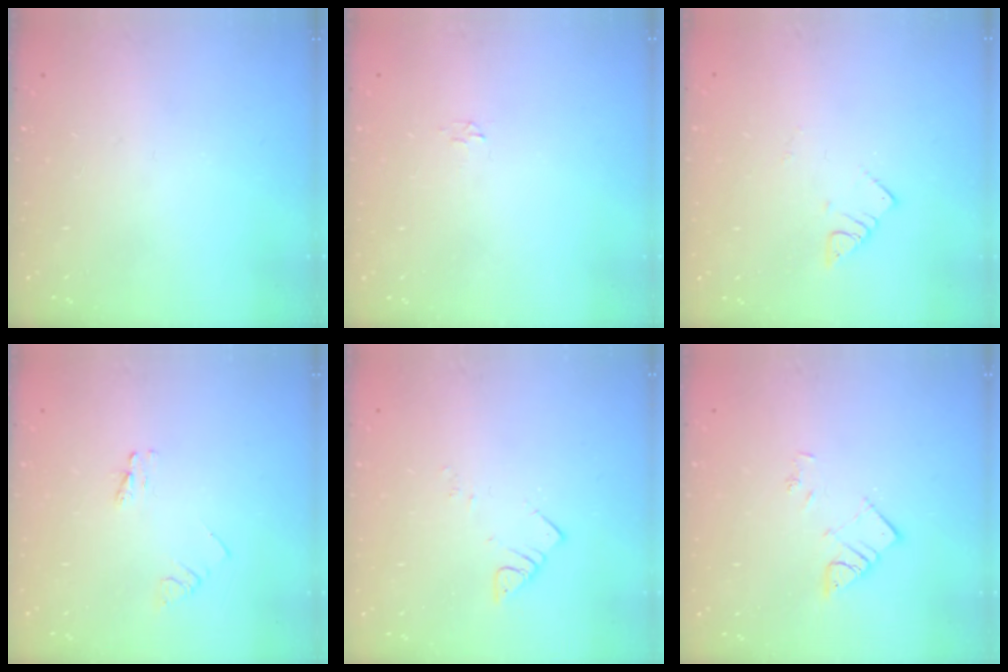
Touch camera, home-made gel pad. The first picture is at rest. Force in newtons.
{"total": 1.9, "press": 1.9, "slide": 0.3}
{"total": 2.4, "press": 2.4, "slide": 0.4}
{"total": 2.6, "press": 2.6, "slide": 0.4}
{"total": 3.7, "press": 3.7, "slide": 0.6}
{"total": 5.1, "press": 5.1, "slide": 0.3}